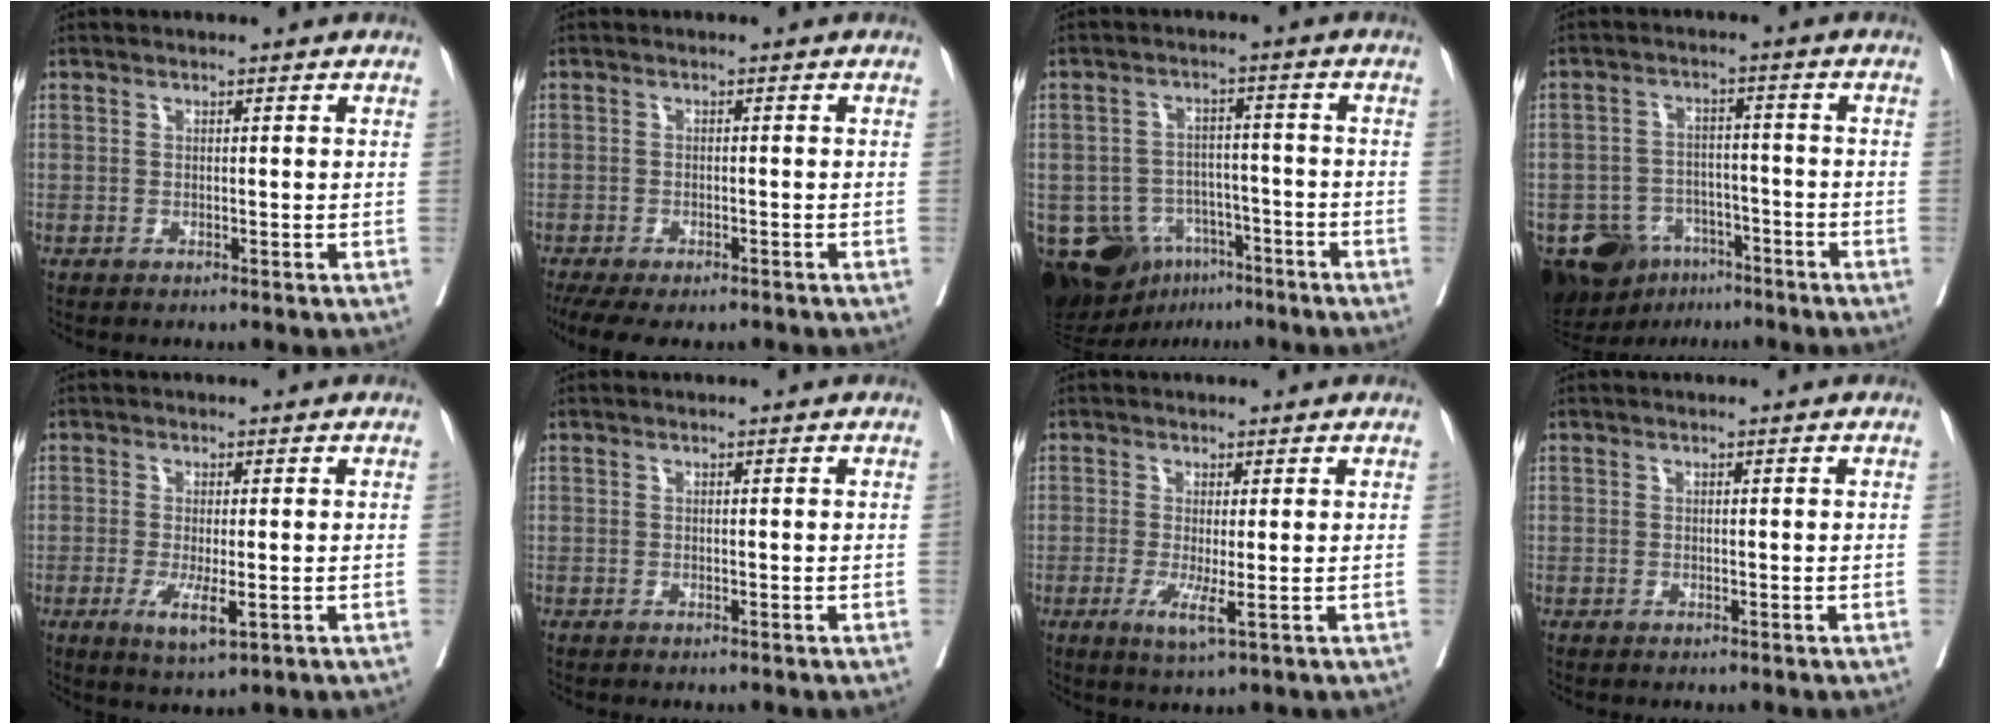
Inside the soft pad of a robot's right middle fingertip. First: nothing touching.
{"total": 9.7, "force": [-7.5, 3.7, 5.0], "torque": [-0.093, -0.007, -0.107]}
{"total": 11.5, "force": [-6.6, 8.1, 4.9], "torque": [-0.083, 0.015, -0.097]}
{"total": 11.5, "force": [-7.4, 7.4, 4.8], "torque": [-0.084, 0.011, -0.113]}
{"total": 4.8, "force": [-1.5, 0.9, 4.4], "torque": [-0.078, -0.011, -0.019]}
{"total": 0.0}
{"total": 3.7, "force": [-0.9, 0.1, 3.6], "torque": [-0.063, -0.012, -0.010]}
{"total": 0.0}